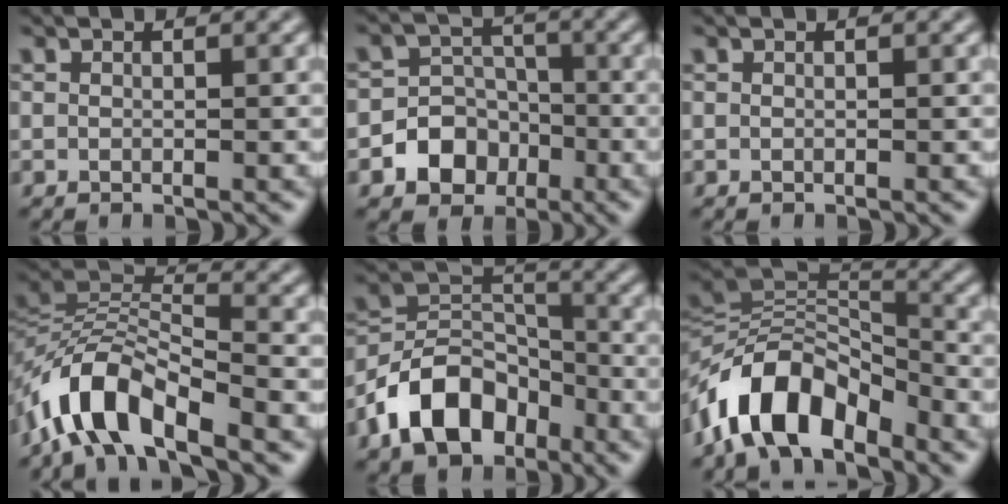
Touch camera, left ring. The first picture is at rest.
{"total": 6.3, "force": [-2.8, 5.4, 1.7], "torque": [0.005, -0.004, -0.075]}
{"total": 0.0}
{"total": 8.2, "force": [-5.6, 3.1, 5.2], "torque": [-0.085, 0.007, -0.114]}
{"total": 8.5, "force": [-4.9, 5.4, 4.5], "torque": [-0.077, 0.003, -0.103]}
{"total": 9.6, "force": [-5.9, 4.7, 6.0], "torque": [-0.096, 0.011, -0.117]}